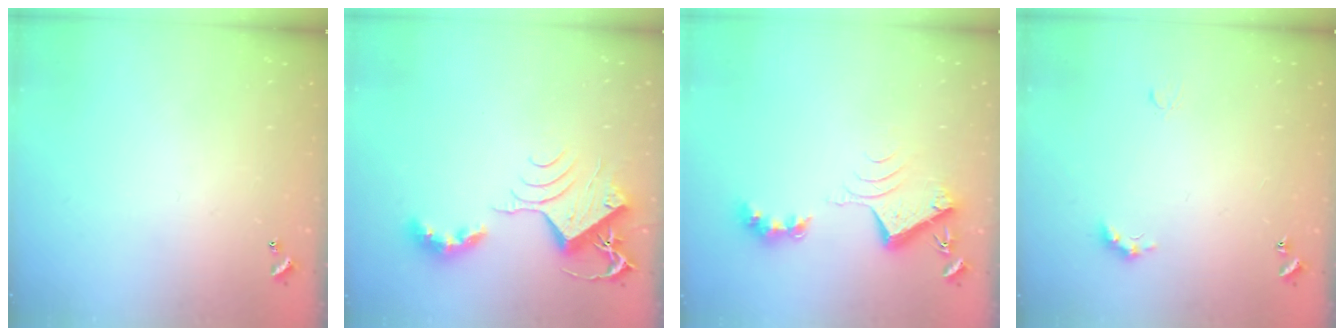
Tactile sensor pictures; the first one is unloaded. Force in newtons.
{"total": 9.4, "press": 9.4, "slide": 1.1}
{"total": 8.7, "press": 8.6, "slide": 1.1}
{"total": 2.8, "press": 2.7, "slide": 0.6}